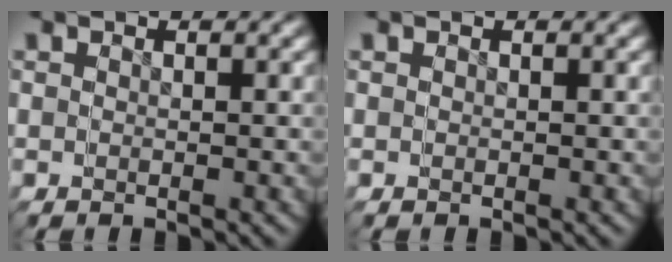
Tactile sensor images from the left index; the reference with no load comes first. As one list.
[{"total": 0.0}]